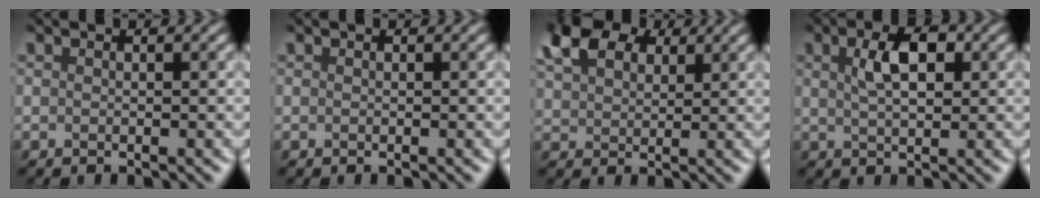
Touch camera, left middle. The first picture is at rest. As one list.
[{"total": 0.0}, {"total": 4.9, "force": [3.6, 2.8, 1.9], "torque": [-0.080, 0.030, 0.077]}, {"total": 1.3, "force": [0.5, -0.2, 1.2], "torque": [-0.050, 0.006, 0.030]}]